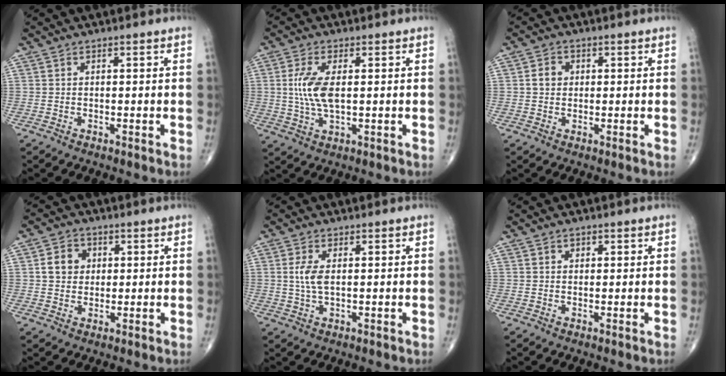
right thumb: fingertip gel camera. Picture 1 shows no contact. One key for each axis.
{"total": 7.7, "fx": 0.8, "fy": 3.3, "fz": 6.9, "tx": -0.155, "ty": -0.005, "tz": 0.018}
{"total": 3.1, "fx": 0.4, "fy": 2.7, "fz": 1.6, "tx": -0.017, "ty": 0.005, "tz": 0.004}
{"total": 5.6, "fx": 1.1, "fy": 4.8, "fz": 2.6, "tx": -0.024, "ty": 0.003, "tz": 0.014}
{"total": 6.2, "fx": 0.7, "fy": 2.9, "fz": 5.5, "tx": -0.126, "ty": -0.001, "tz": 0.015}
{"total": 1.1, "fx": 0.5, "fy": 0.9, "fz": 0.4, "tx": 0.006, "ty": -0.001, "tz": 0.005}